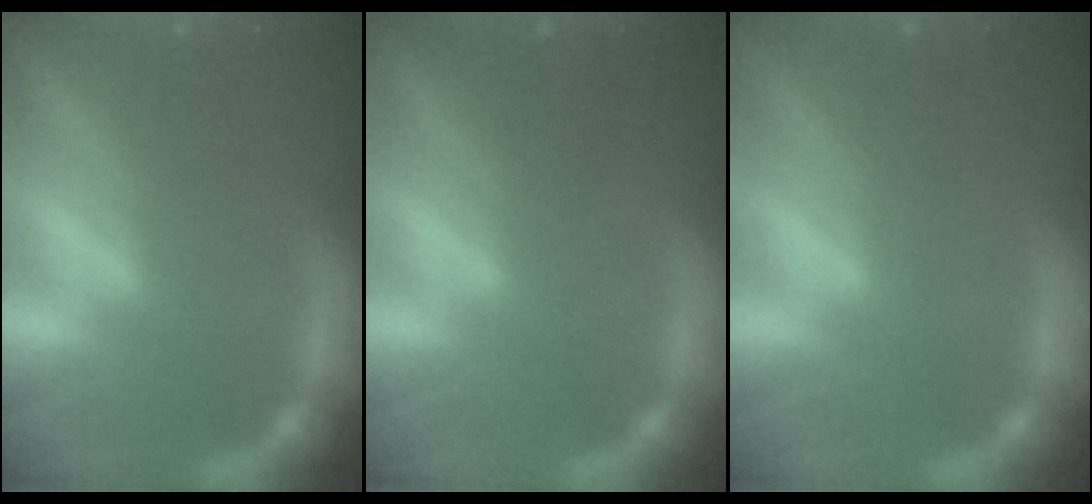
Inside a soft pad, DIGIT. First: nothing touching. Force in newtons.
{"total": 1.5}
{"total": 0.0}